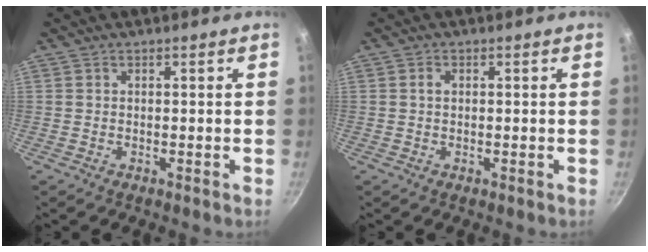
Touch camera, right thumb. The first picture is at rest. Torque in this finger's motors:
{"motor_torque": [-0.42, -0.15, 0.17, 0.01, -0.04]}